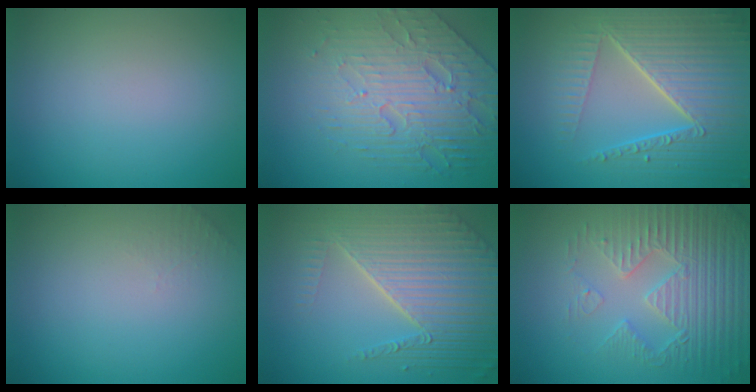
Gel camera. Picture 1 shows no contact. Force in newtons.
{"total": 6.6, "press": 5.2, "slide": 4.0}
{"total": 8.4, "press": 6.1, "slide": 5.8}
{"total": 1.0, "press": 0.9, "slide": 0.3}
{"total": 8.3, "press": 5.6, "slide": 6.1}
{"total": 5.0, "press": 4.7, "slide": 1.8}